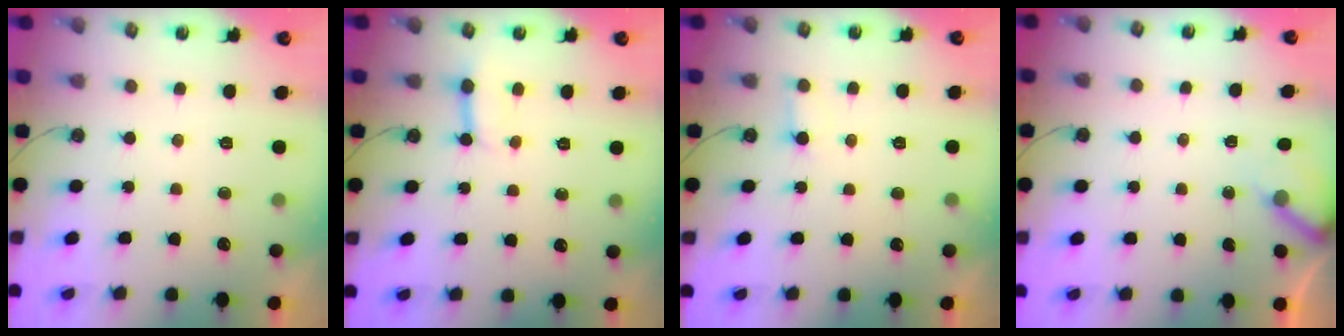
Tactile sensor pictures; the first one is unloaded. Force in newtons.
{"total": 2.8, "press": 2.8, "slide": 0.3}
{"total": 4.0, "press": 4.0, "slide": 0.4}
{"total": 3.6, "press": 3.6, "slide": 0.3}